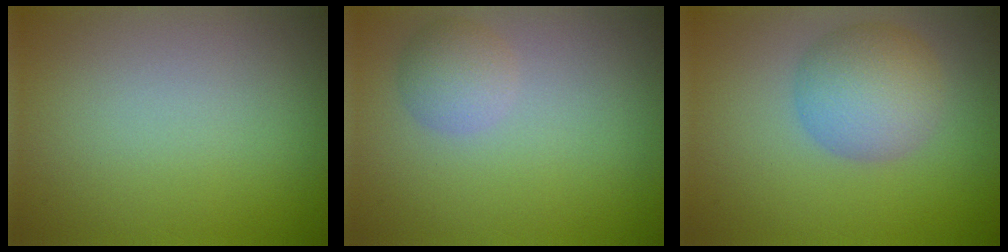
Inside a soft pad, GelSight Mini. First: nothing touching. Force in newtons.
{"total": 2.2, "press": 2.2, "slide": 0.1}
{"total": 4.7, "press": 4.7, "slide": 0.1}